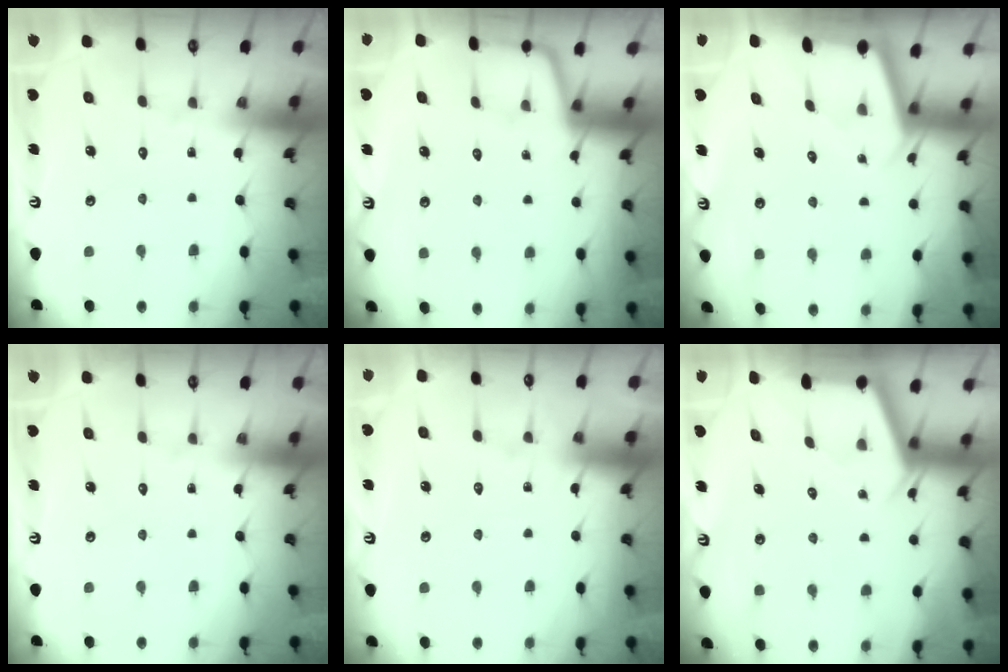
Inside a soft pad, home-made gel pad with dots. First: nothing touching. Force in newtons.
{"total": 1.4, "press": 1.3, "slide": 0.3}
{"total": 2.2, "press": 2.2, "slide": 0.2}
{"total": 0.0}
{"total": 3.3, "press": 3.3, "slide": 0.5}
{"total": 2.8, "press": 2.8, "slide": 0.4}